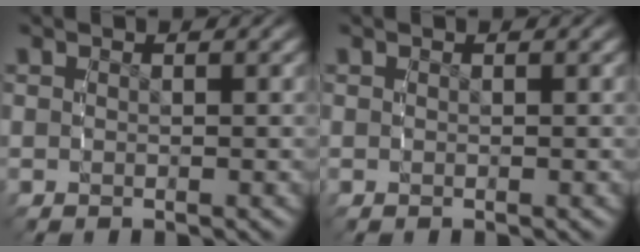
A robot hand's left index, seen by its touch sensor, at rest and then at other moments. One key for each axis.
{"total": 0.0}